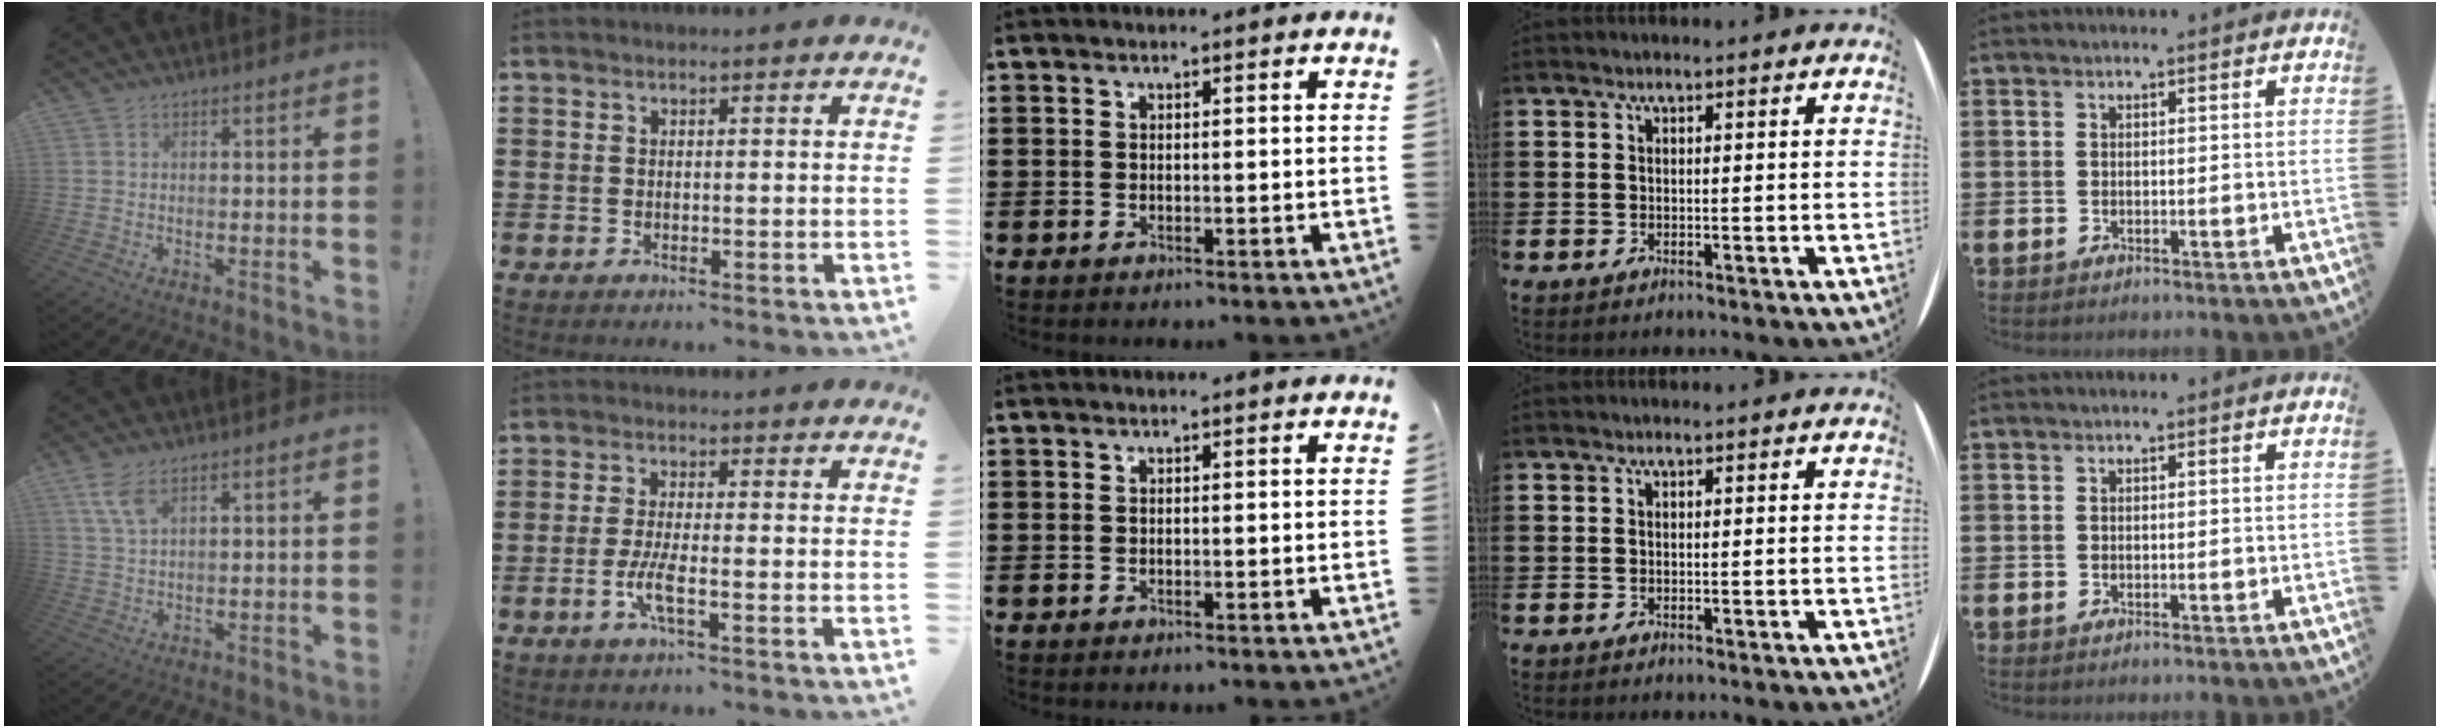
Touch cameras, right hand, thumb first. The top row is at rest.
{"thumb": {"total": 6.0, "force": [3.6, 2.1, 4.4], "torque": [-0.085, -0.012, 0.066]}, "index": {"total": 4.3, "force": [-1.6, 0.7, 3.9], "torque": [-0.087, -0.008, -0.036]}}